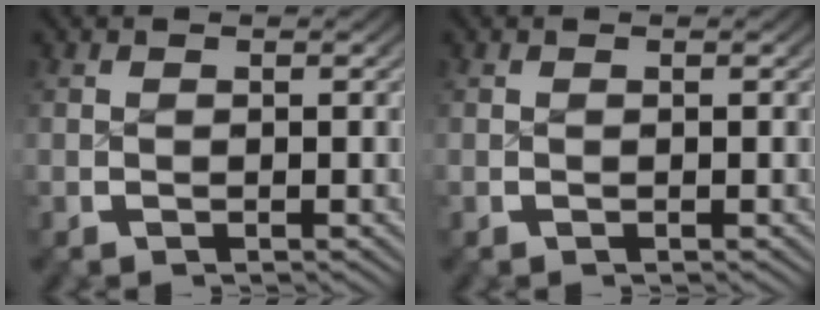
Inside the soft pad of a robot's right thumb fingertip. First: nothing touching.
{"total": 0.0}